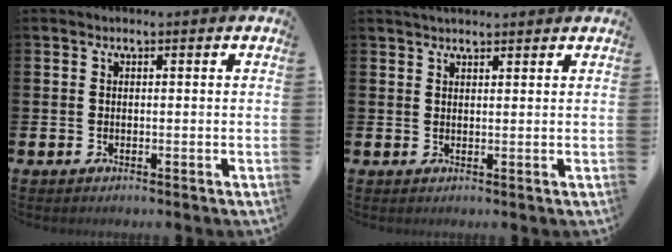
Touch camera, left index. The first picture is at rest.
{"total": 2.2, "force": [2.1, 0.4, 0.4], "torque": [-0.002, -0.005, 0.037]}